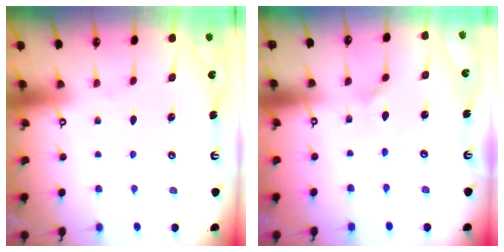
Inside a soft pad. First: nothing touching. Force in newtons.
{"total": 3.5, "press": 3.5, "slide": 0.3}